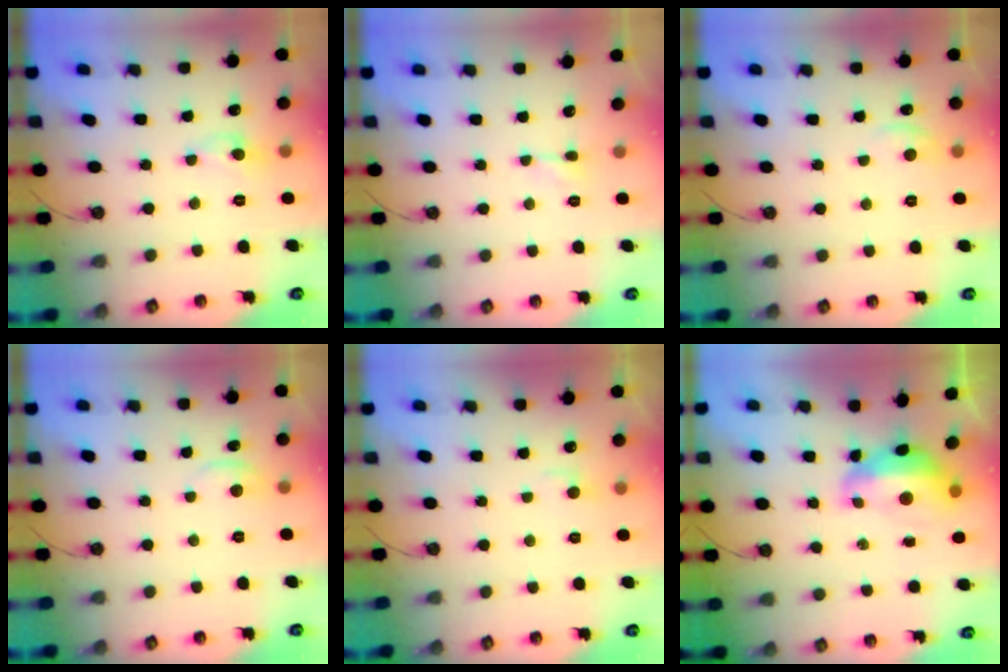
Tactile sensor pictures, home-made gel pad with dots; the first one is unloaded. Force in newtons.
{"total": 2.3, "press": 2.2, "slide": 0.6}
{"total": 1.1, "press": 0.7, "slide": 0.8}
{"total": 1.3, "press": 1.2, "slide": 0.2}
{"total": 1.1, "press": 0.9, "slide": 0.6}
{"total": 6.0, "press": 5.9, "slide": 1.3}